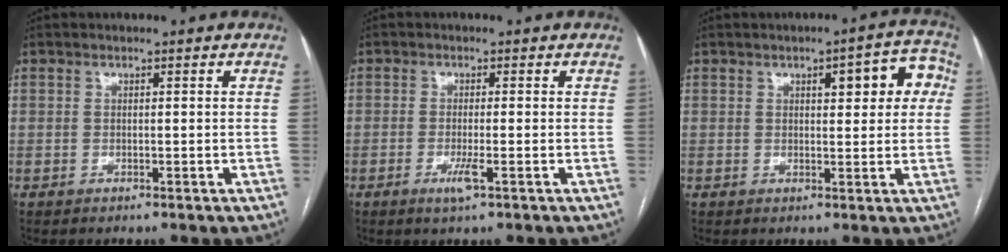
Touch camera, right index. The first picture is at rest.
{"total": 2.7, "force": [-1.2, 0.0, 2.4], "torque": [-0.046, -0.006, -0.022]}
{"total": 7.6, "force": [2.2, 2.4, 6.9], "torque": [-0.073, 0.023, 0.022]}